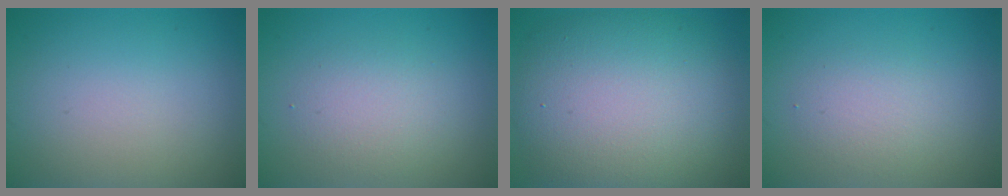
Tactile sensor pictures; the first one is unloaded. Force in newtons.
{"total": 2.5, "press": 2.4, "slide": 0.1}
{"total": 11.7, "press": 11.6, "slide": 0.7}
{"total": 2.2, "press": 2.2, "slide": 0.1}